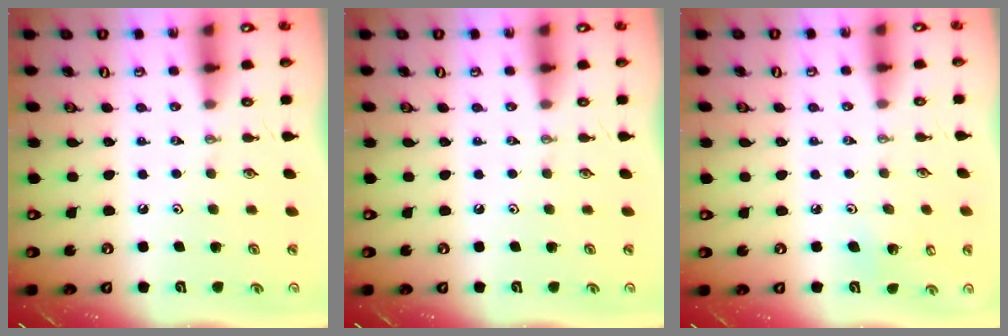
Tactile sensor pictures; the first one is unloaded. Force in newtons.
{"total": 0.0}
{"total": 4.5, "press": 4.3, "slide": 1.2}